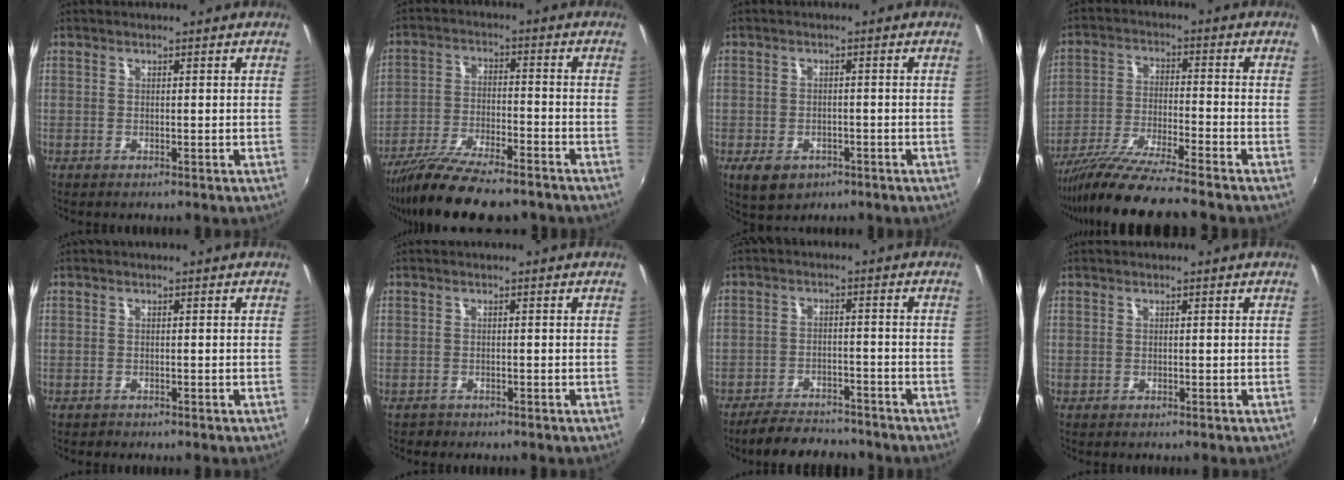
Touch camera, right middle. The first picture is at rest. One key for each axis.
{"total": 14.7, "fx": -12.0, "fy": 3.1, "fz": 7.8, "tx": -0.163, "ty": -0.036, "tz": -0.206}
{"total": 5.8, "fx": -3.2, "fy": 3.7, "fz": 3.2, "tx": -0.073, "ty": -0.018, "tz": -0.049}
{"total": 12.5, "fx": -10.8, "fy": -0.9, "fz": 6.2, "tx": -0.126, "ty": -0.026, "tz": -0.196}
{"total": 0.5, "fx": -0.4, "fy": 0.3, "fz": -0.1, "tx": 0.000, "ty": -0.002, "tz": -0.007}
{"total": 0.9, "fx": -0.7, "fy": 0.6, "fz": -0.1, "tx": -0.002, "ty": -0.002, "tz": -0.012}
{"total": 9.1, "fx": -8.1, "fy": 2.8, "fz": 3.0, "tx": -0.080, "ty": 0.001, "tz": -0.119}
{"total": 0.0}